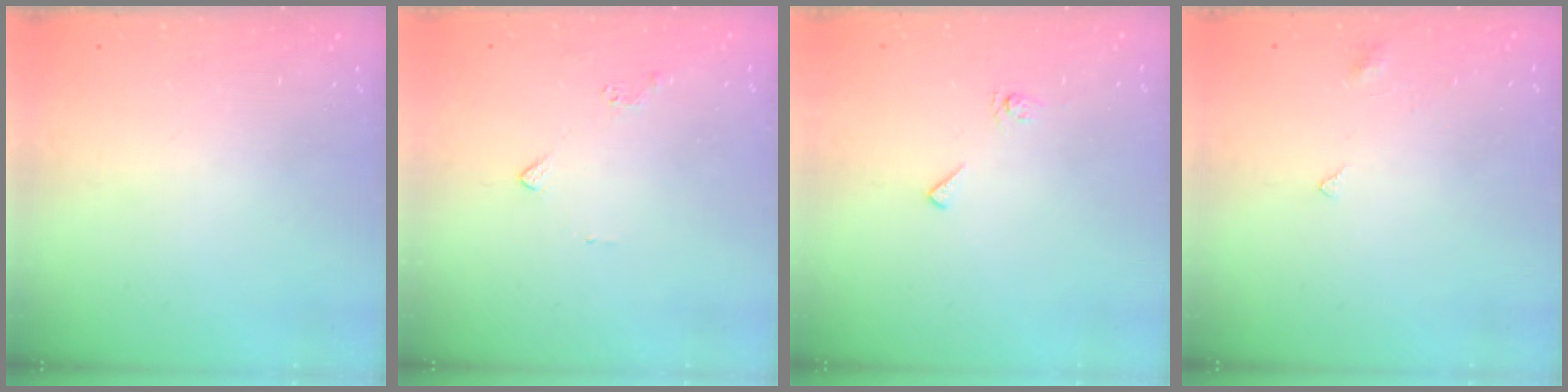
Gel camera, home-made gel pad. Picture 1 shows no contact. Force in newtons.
{"total": 1.8, "press": 1.7, "slide": 0.6}
{"total": 6.7, "press": 6.6, "slide": 0.7}
{"total": 2.8, "press": 2.8, "slide": 0.5}